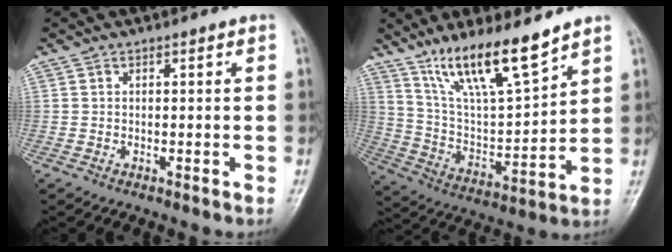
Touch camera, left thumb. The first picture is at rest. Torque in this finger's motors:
{"motor_torque": [1.50, 1.47, 1.37, -1.40, 0.23]}